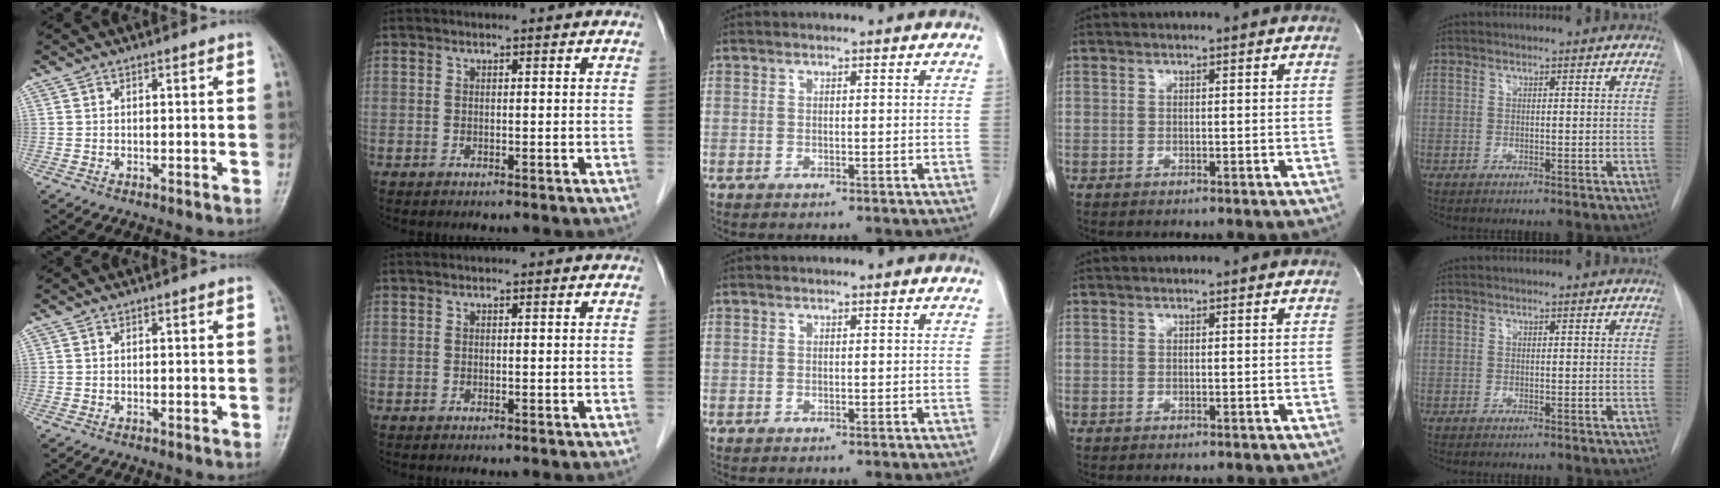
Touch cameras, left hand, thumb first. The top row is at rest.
{}